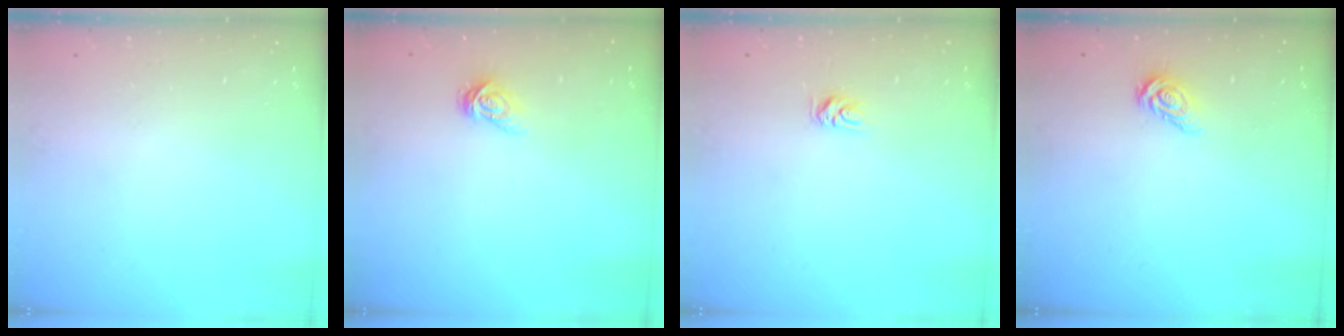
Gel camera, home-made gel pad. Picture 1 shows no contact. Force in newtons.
{"total": 4.7, "press": 4.7, "slide": 0.4}
{"total": 3.6, "press": 3.5, "slide": 0.4}
{"total": 5.1, "press": 5.1, "slide": 0.4}